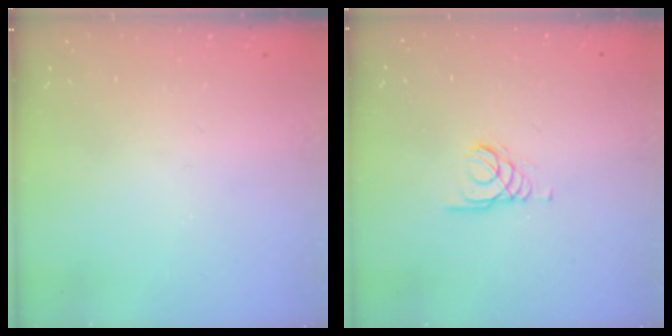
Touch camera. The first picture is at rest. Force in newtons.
{"total": 1.5, "press": 1.4, "slide": 0.1}